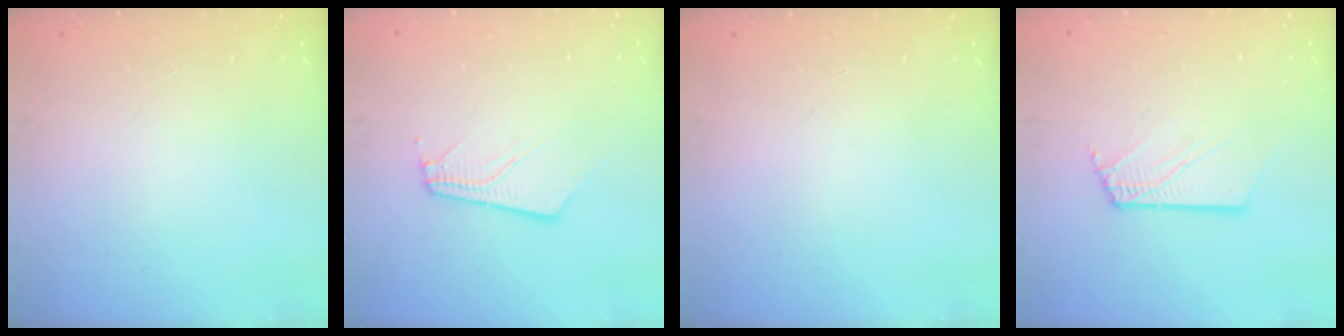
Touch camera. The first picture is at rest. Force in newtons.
{"total": 3.9, "press": 3.9, "slide": 0.2}
{"total": 0.0}
{"total": 3.2, "press": 3.2, "slide": 0.3}